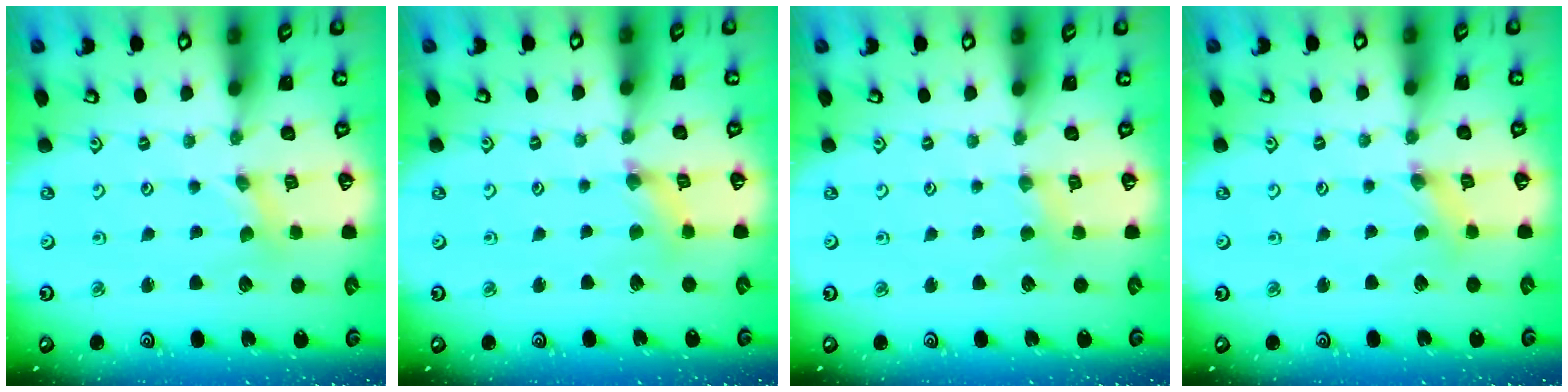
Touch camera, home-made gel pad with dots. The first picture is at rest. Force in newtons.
{"total": 2.4, "press": 2.4, "slide": 0.2}
{"total": 2.9, "press": 2.9, "slide": 0.4}
{"total": 1.2, "press": 1.2, "slide": 0.3}